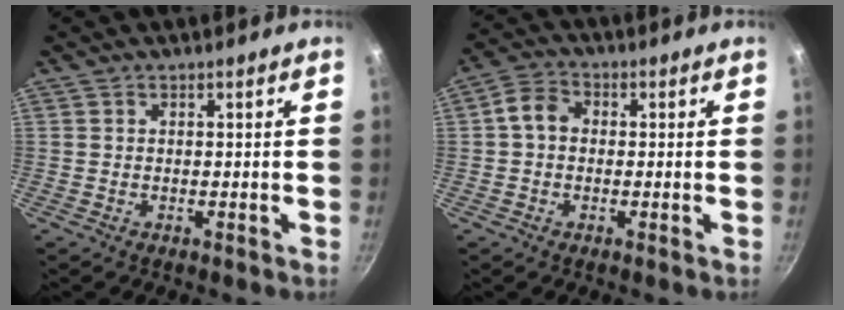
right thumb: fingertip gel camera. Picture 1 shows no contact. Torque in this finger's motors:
{"motor_torque": [-0.04, 0.06, 0.30, -0.29, 0.01]}